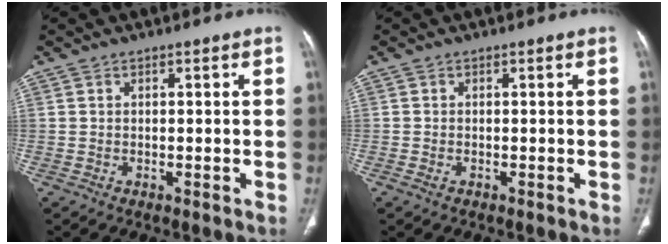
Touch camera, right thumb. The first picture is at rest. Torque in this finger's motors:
{"motor_torque": [-0.03, 0.09, 0.22, 0.55, 0.07]}